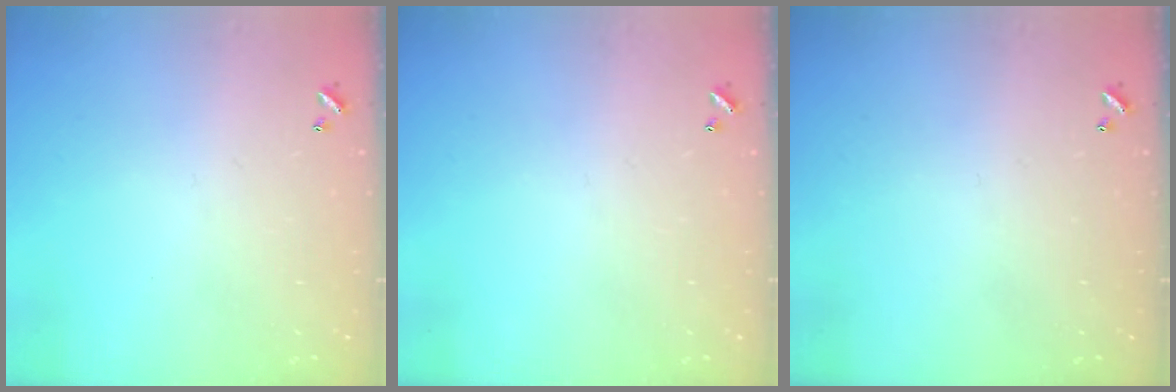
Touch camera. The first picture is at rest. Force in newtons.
{"total": 0.0}
{"total": 0.0}